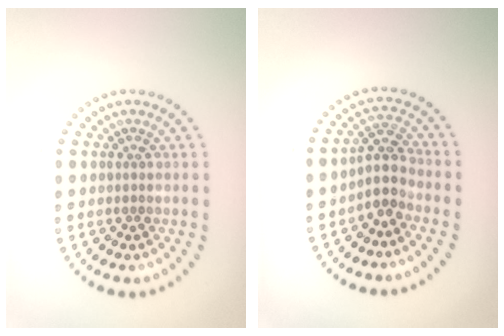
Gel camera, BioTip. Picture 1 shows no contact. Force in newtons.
{"total": 2.8, "press": 2.3, "slide": 1.6}